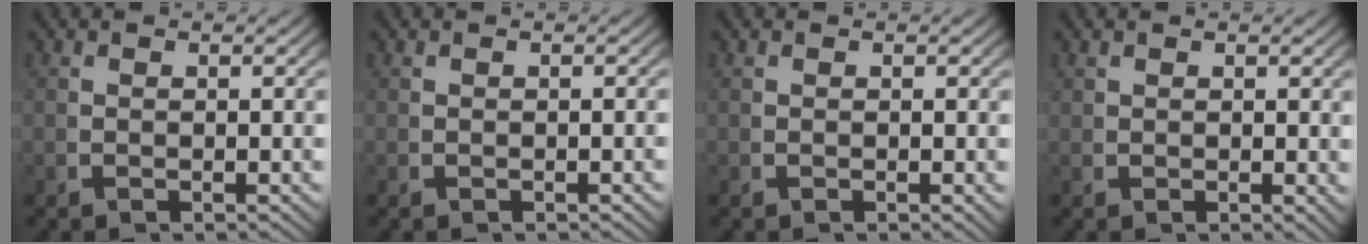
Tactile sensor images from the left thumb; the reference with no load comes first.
{"total": 0.0}
{"total": 0.0}
{"total": 0.7, "force": [0.5, 0.1, 0.3], "torque": [-0.004, -0.004, 0.016]}